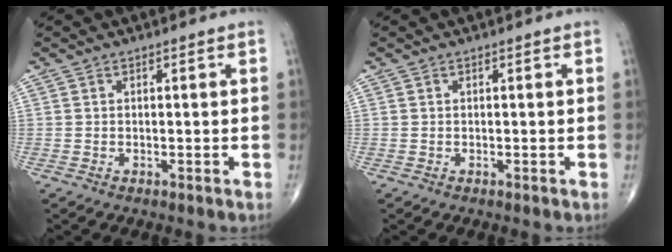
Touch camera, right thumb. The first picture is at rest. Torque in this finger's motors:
{"motor_torque": [-0.11, 0.11, -0.03, -0.02, 0.00]}